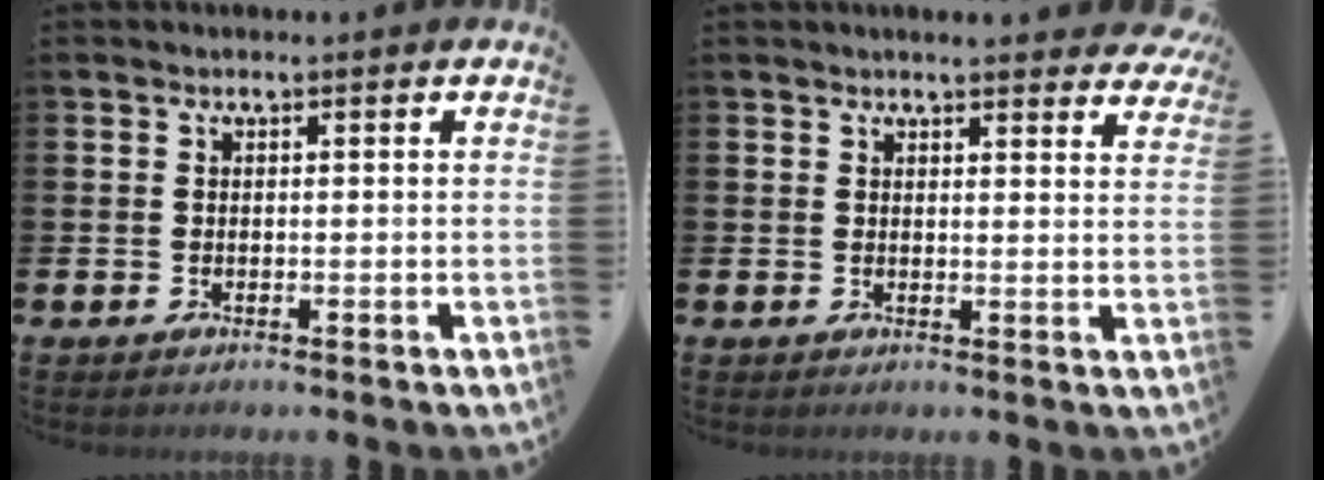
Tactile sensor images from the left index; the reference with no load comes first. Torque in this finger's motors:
{"motor_torque": [0.98, -1.16, 0.55, 0.02]}